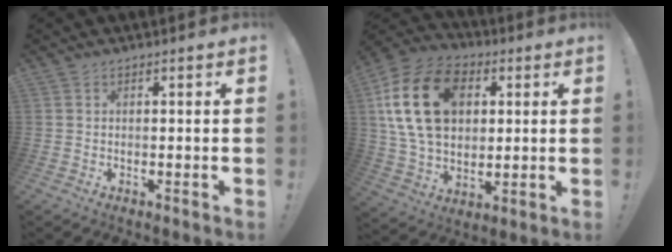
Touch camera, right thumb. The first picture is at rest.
{"total": 22.3, "force": [5.9, 15.7, 14.7], "torque": [-0.267, -0.009, 0.108]}